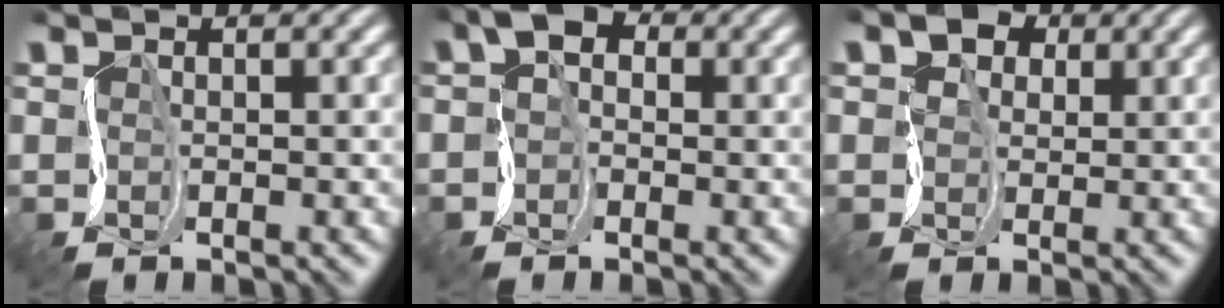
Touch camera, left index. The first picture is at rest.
{"total": 3.8, "force": [0.2, 2.8, 2.5], "torque": [-0.039, 0.010, -0.016]}
{"total": 3.4, "force": [1.2, 2.4, 2.0], "torque": [-0.039, -0.003, 0.010]}